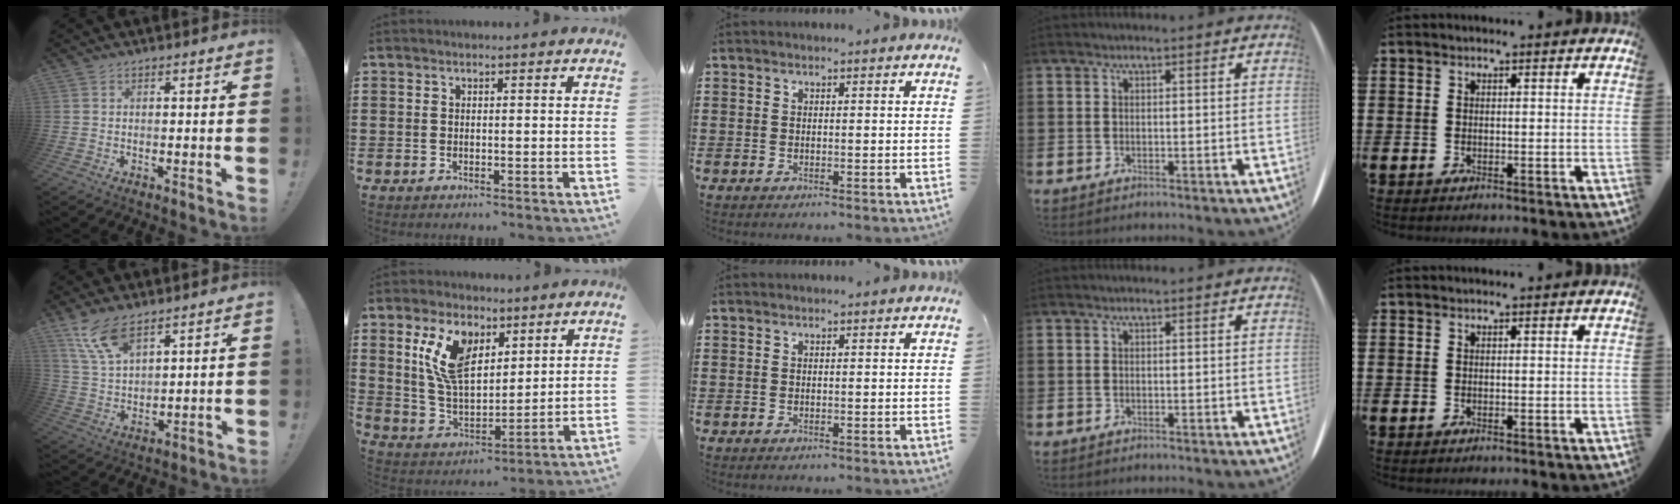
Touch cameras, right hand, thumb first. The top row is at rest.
{"thumb": {"total": 11.1, "force": [8.0, 3.9, 6.6], "torque": [-0.128, -0.036, 0.151]}, "index": {"total": 10.2, "force": [4.8, 5.2, 7.3], "torque": [-0.165, 0.007, 0.088]}}